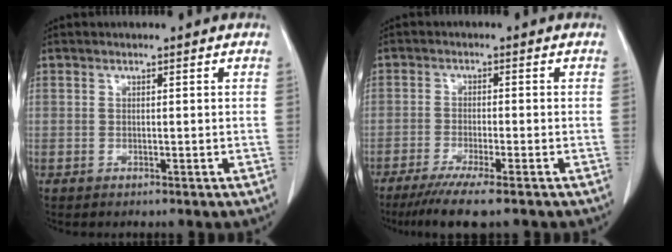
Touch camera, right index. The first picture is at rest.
{"total": 7.2, "force": [-5.3, -0.3, 4.9], "torque": [-0.073, -0.017, -0.084]}